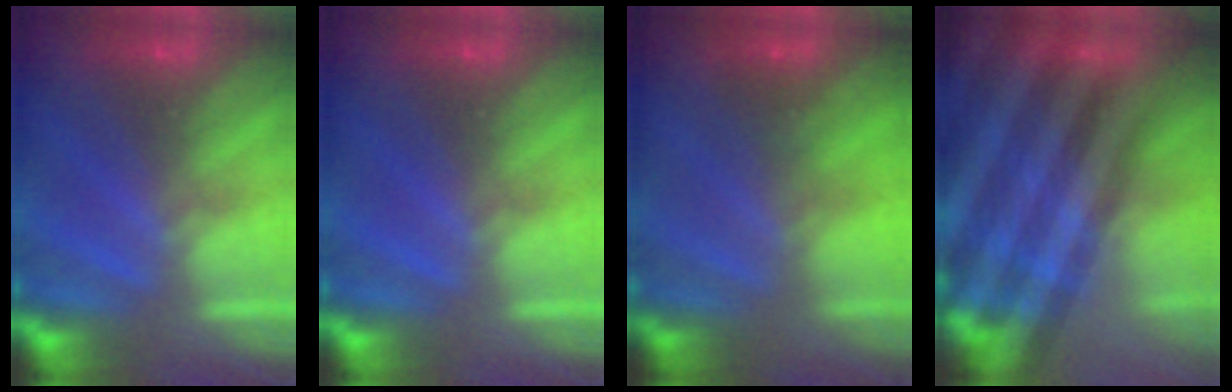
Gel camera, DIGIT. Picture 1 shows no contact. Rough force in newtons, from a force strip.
{"total": 0.0}
{"total": 1.2}
{"total": 7.4}